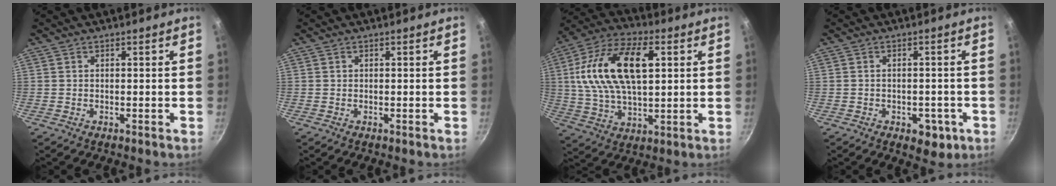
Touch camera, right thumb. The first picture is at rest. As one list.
[{"total": 0.0}, {"total": 20.3, "force": [4.5, 10.9, 16.5], "torque": [-0.302, 0.007, 0.074]}, {"total": 5.6, "force": [-2.3, 3.4, 3.8], "torque": [-0.030, 0.011, -0.020]}]